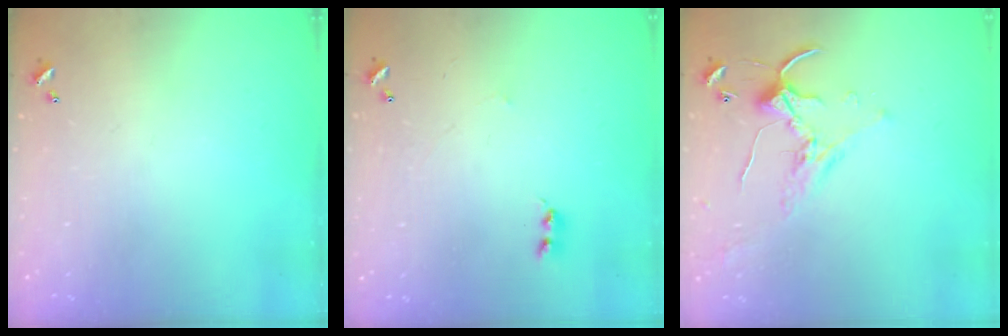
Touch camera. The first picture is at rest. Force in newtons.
{"total": 2.2, "press": 2.1, "slide": 0.5}
{"total": 1.5, "press": 1.5, "slide": 0.3}